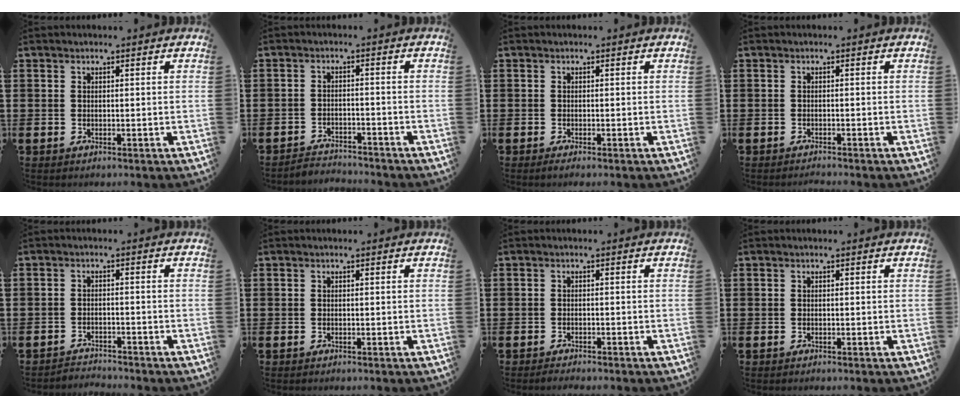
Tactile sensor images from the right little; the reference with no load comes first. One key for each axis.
{"total": 2.5, "fx": -2.4, "fy": 0.2, "fz": -0.3, "tx": -0.003, "ty": 0.003, "tz": -0.055}
{"total": 0.6, "fx": -0.4, "fy": 0.1, "fz": 0.5, "tx": -0.008, "ty": -0.003, "tz": -0.007}
{"total": 0.6, "fx": -0.6, "fy": -0.1, "fz": 0.0, "tx": -0.001, "ty": -0.002, "tz": -0.012}
{"total": 2.0, "fx": -2.0, "fy": 0.0, "fz": -0.3, "tx": -0.001, "ty": 0.004, "tz": -0.045}
{"total": 0.0}
{"total": 0.9, "fx": -0.9, "fy": 0.0, "fz": 0.1, "tx": -0.004, "ty": -0.002, "tz": -0.019}
{"total": 0.0}